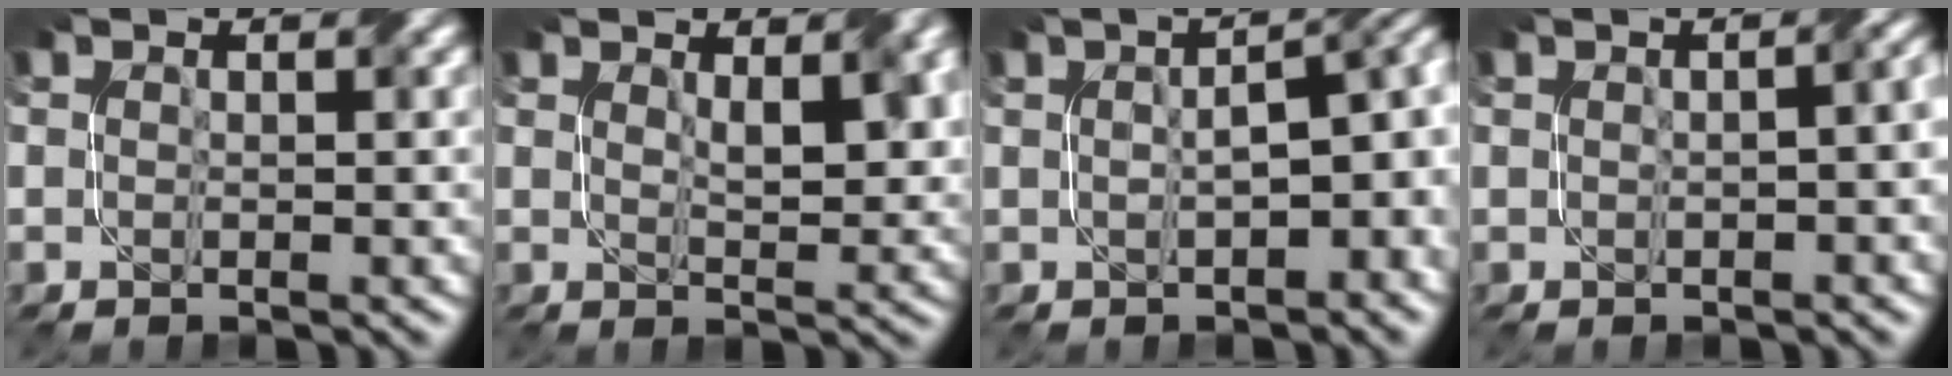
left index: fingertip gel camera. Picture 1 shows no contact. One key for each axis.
{"total": 3.3, "fx": 1.7, "fy": 1.0, "fz": 2.6, "tx": -0.042, "ty": 0.000, "tz": 0.039}
{"total": 6.6, "fx": 0.2, "fy": 2.9, "fz": 5.9, "tx": -0.068, "ty": 0.010, "tz": 0.017}
{"total": 4.8, "fx": 0.1, "fy": 2.6, "fz": 4.1, "tx": -0.022, "ty": 0.013, "tz": 0.001}